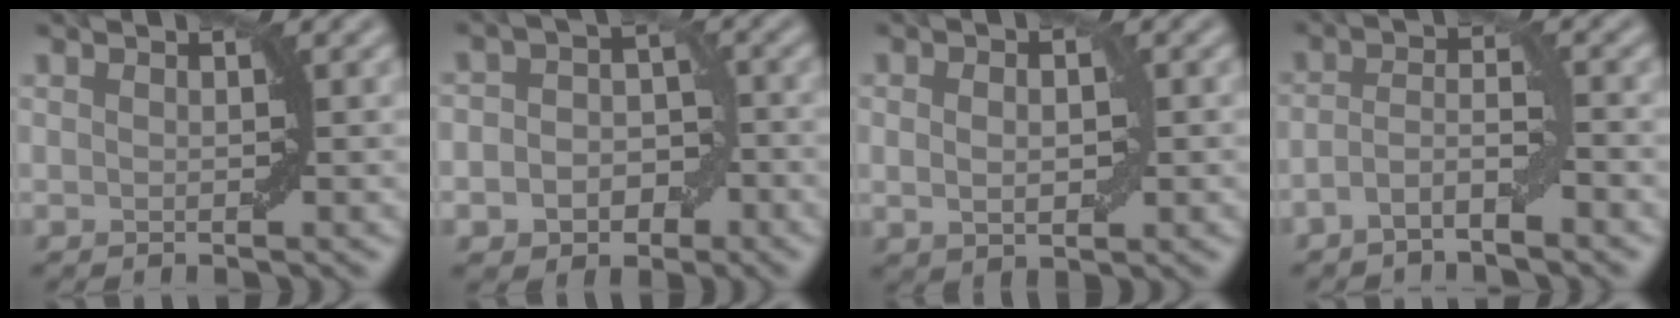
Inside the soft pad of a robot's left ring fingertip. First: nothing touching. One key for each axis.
{"total": 5.8, "fx": -2.1, "fy": 4.6, "fz": 2.8, "tx": -0.007, "ty": 0.000, "tz": -0.048}
{"total": 2.6, "fx": 0.1, "fy": 1.6, "fz": 2.1, "tx": -0.032, "ty": 0.002, "tz": 0.005}
{"total": 3.0, "fx": -1.9, "fy": 0.7, "fz": 2.2, "tx": -0.043, "ty": 0.010, "tz": -0.043}